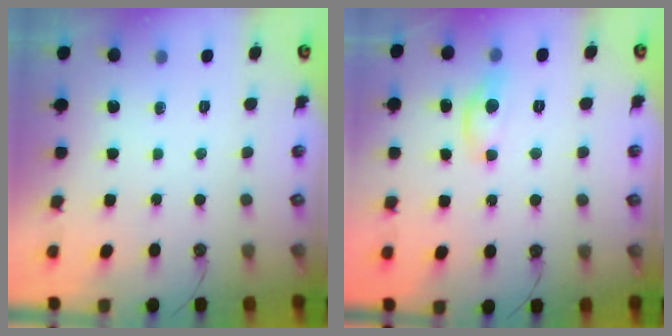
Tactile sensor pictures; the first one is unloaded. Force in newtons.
{"total": 4.5, "press": 4.5, "slide": 0.4}